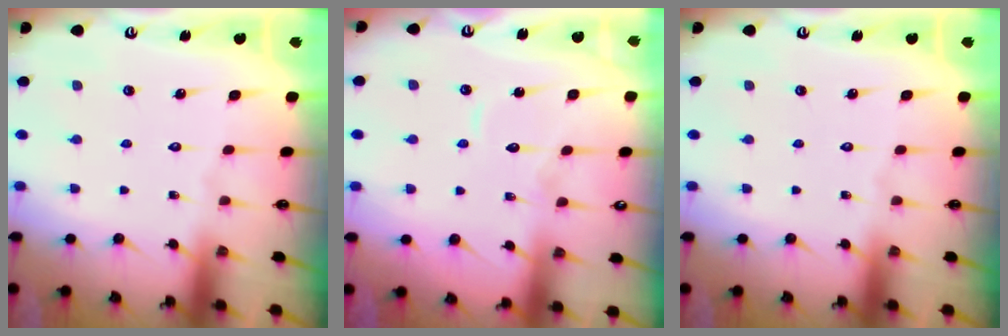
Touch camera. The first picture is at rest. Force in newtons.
{"total": 8.4, "press": 8.4, "slide": 0.5}
{"total": 0.0}